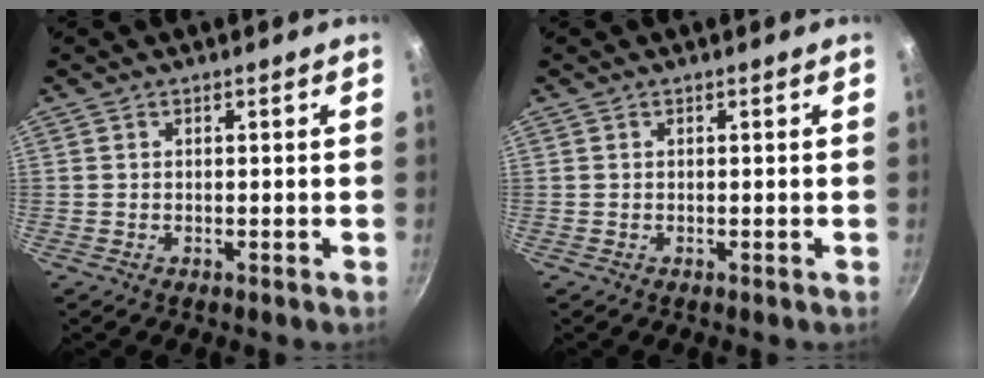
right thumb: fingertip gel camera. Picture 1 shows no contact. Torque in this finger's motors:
{"motor_torque": [0.00, 0.00, 0.00, 0.00, 0.00]}